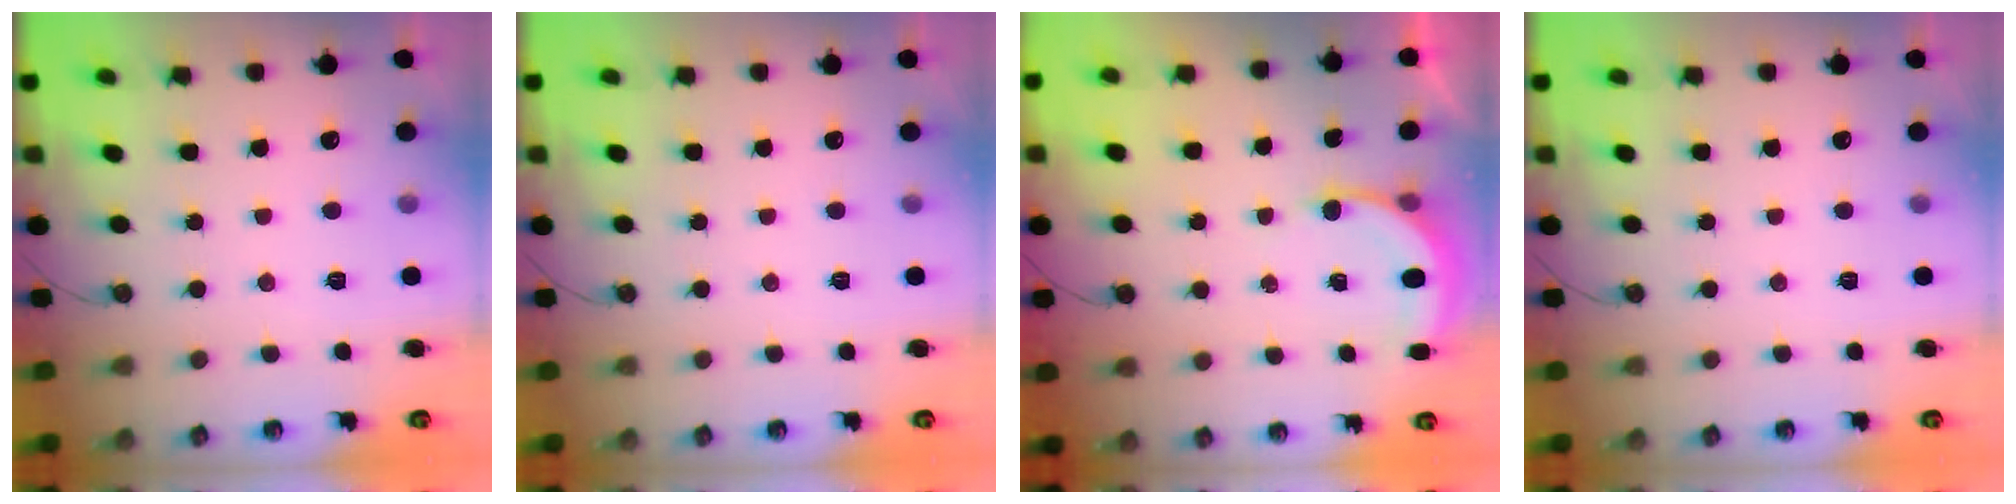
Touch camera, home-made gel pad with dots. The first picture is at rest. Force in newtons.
{"total": 0.0}
{"total": 5.0, "press": 4.9, "slide": 0.3}
{"total": 0.0}